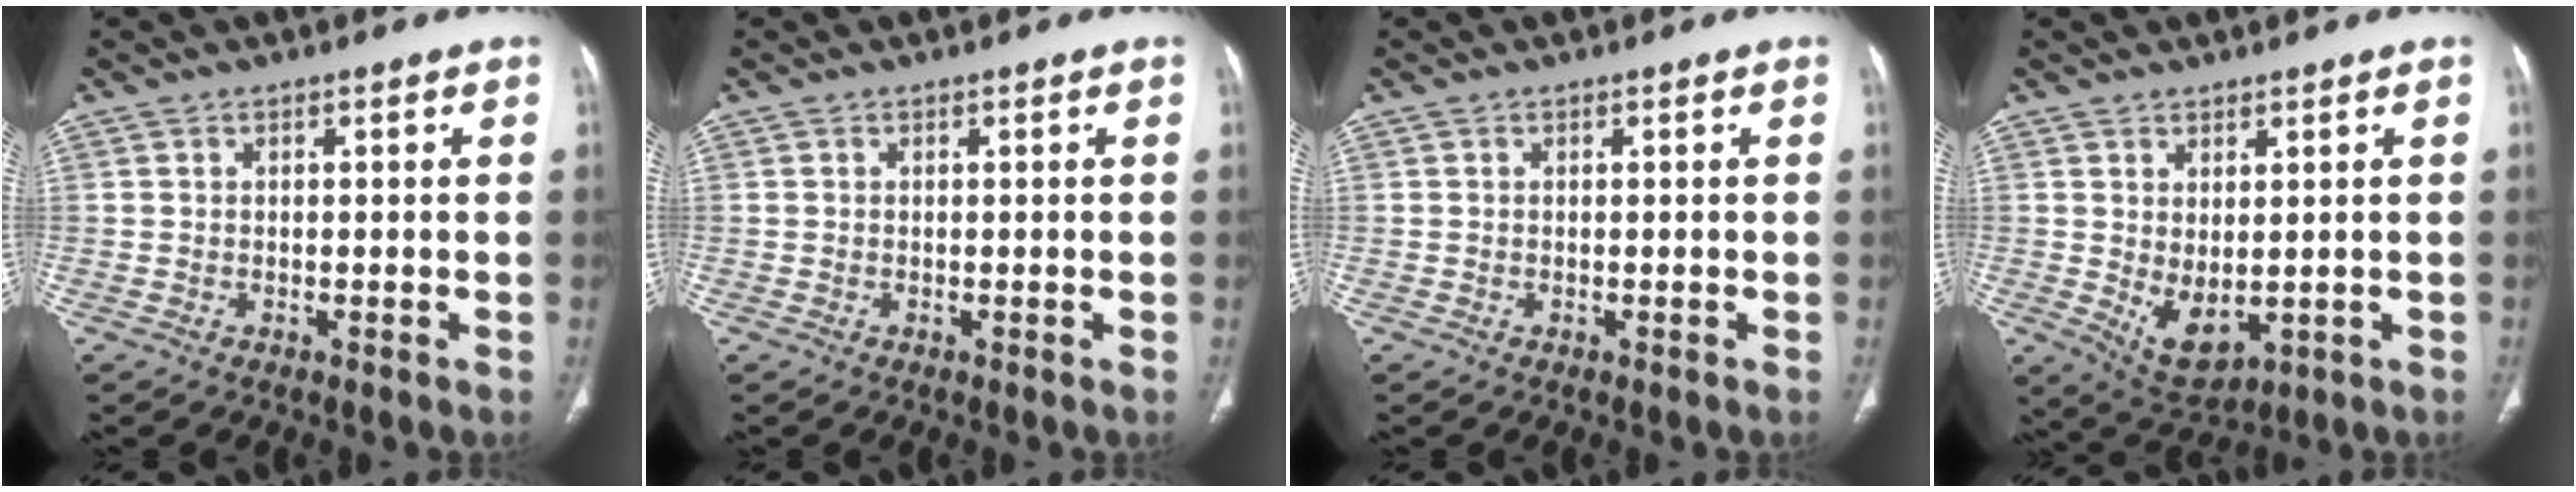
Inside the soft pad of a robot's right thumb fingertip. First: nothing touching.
{"total": 0.0}
{"total": 0.0}
{"total": 6.7, "force": [-0.2, 3.6, 5.7], "torque": [-0.085, -0.013, 0.021]}